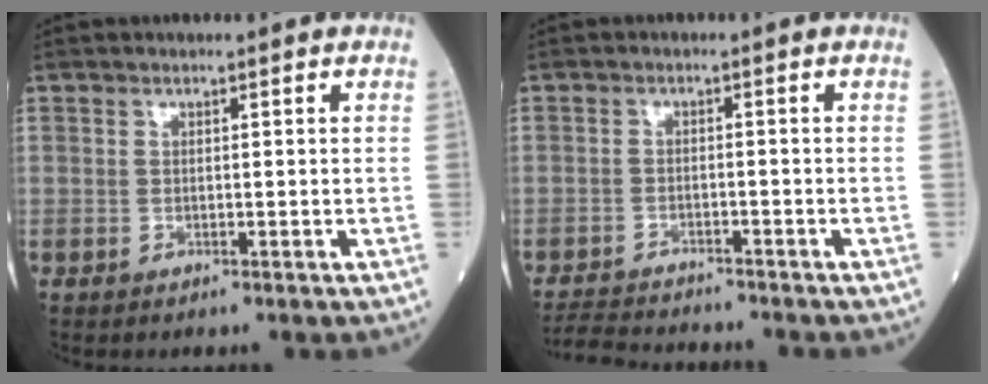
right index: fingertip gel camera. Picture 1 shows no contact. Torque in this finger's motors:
{"motor_torque": [-0.29, -0.06, -0.04, -0.02]}